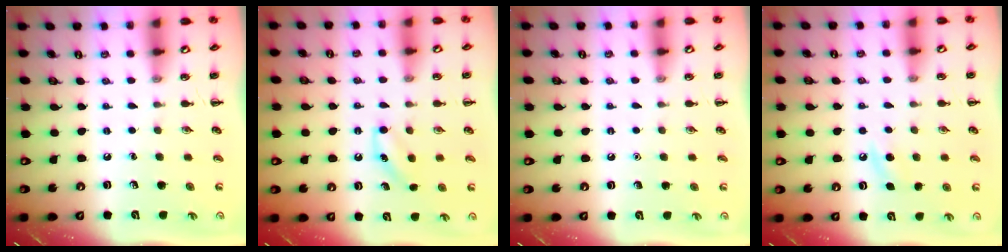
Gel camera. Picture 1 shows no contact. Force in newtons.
{"total": 5.9, "press": 5.7, "slide": 1.5}
{"total": 1.6, "press": 1.6, "slide": 0.1}
{"total": 5.5, "press": 5.3, "slide": 1.7}